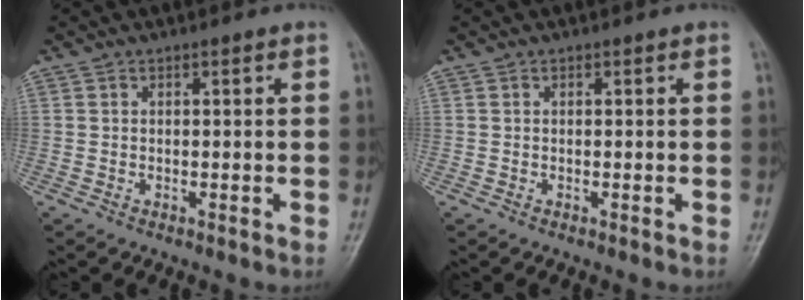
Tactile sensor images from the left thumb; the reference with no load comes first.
{"total": 0.0}